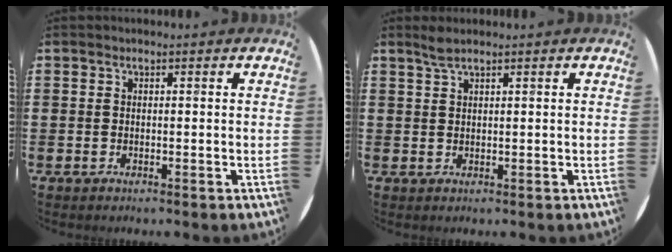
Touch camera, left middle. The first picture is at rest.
{"total": 1.5, "force": [1.2, 0.0, 0.9], "torque": [-0.018, 0.002, 0.022]}